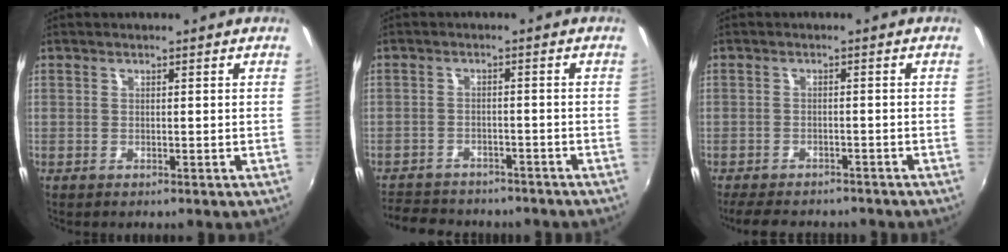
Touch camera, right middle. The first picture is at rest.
{"total": 11.7, "force": [-9.9, 4.7, 4.1], "torque": [-0.107, -0.008, -0.144]}
{"total": 8.5, "force": [-7.2, 3.1, 3.3], "torque": [-0.081, -0.012, -0.109]}